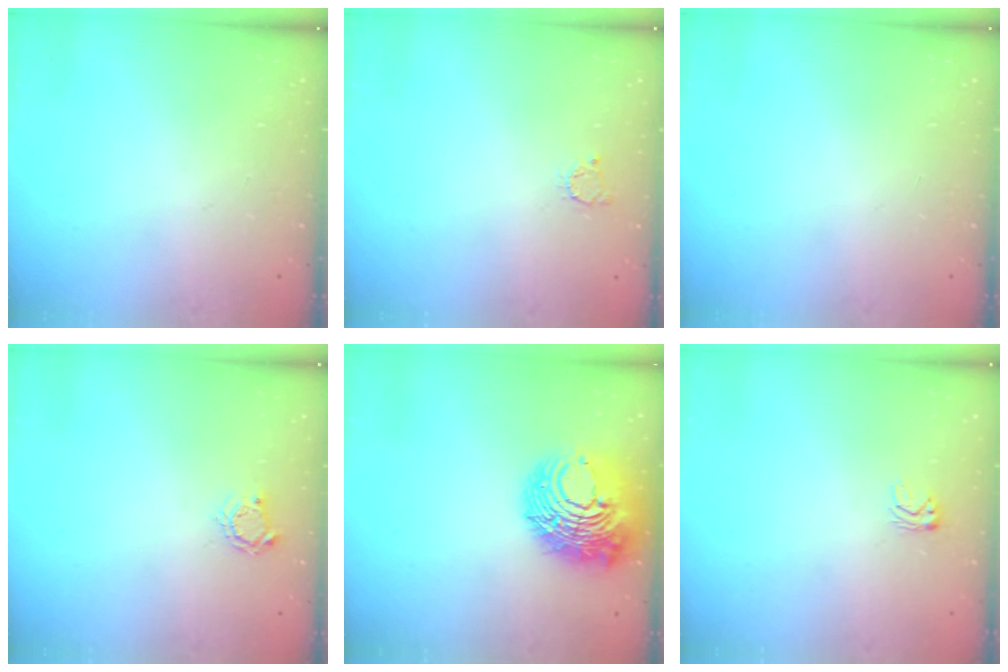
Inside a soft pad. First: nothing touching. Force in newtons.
{"total": 2.5, "press": 2.5, "slide": 0.3}
{"total": 0.0}
{"total": 4.1, "press": 4.0, "slide": 0.4}
{"total": 14.9, "press": 14.9, "slide": 1.5}
{"total": 3.8, "press": 3.7, "slide": 0.3}